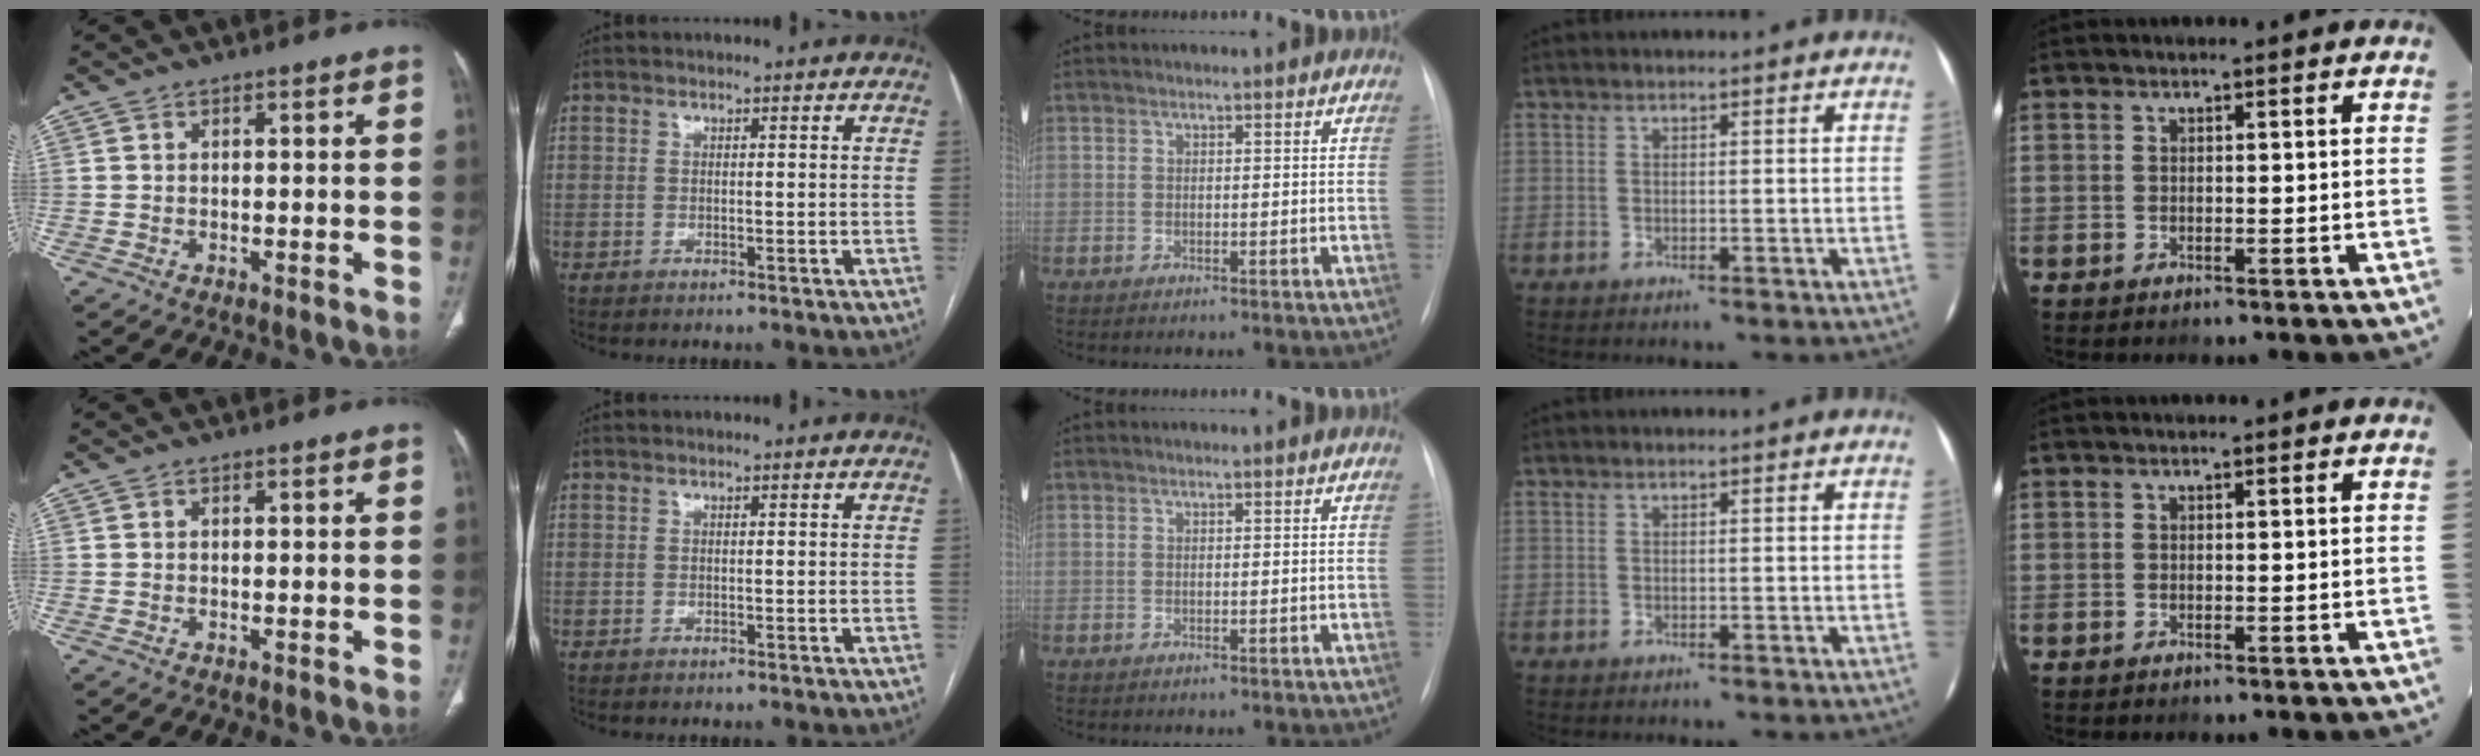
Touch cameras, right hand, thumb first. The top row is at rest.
{}